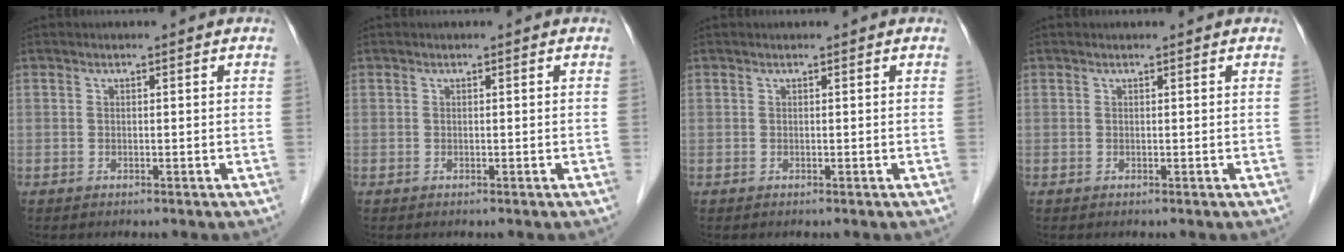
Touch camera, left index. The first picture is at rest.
{"total": 0.0}
{"total": 0.0}
{"total": 0.8, "force": [0.7, 0.1, 0.2], "torque": [-0.007, 0.010, 0.011]}